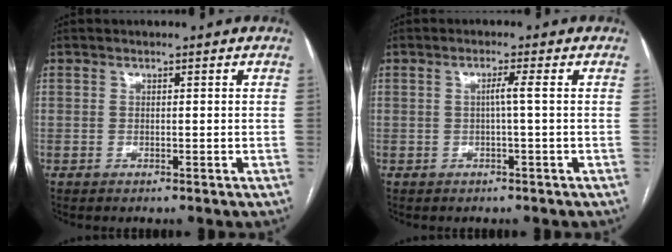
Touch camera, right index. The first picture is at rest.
{"total": 1.7, "force": [-0.2, -0.4, 1.6], "torque": [-0.026, 0.003, -0.004]}